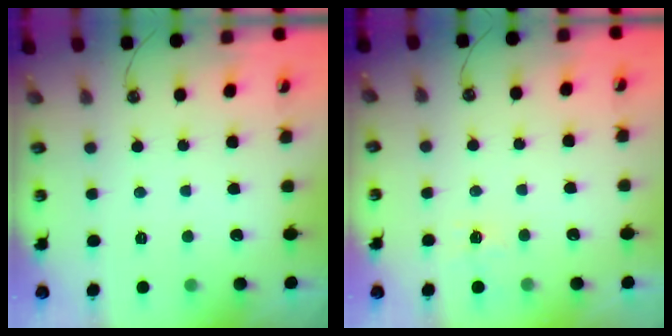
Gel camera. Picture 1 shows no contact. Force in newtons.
{"total": 4.4, "press": 4.4, "slide": 0.5}